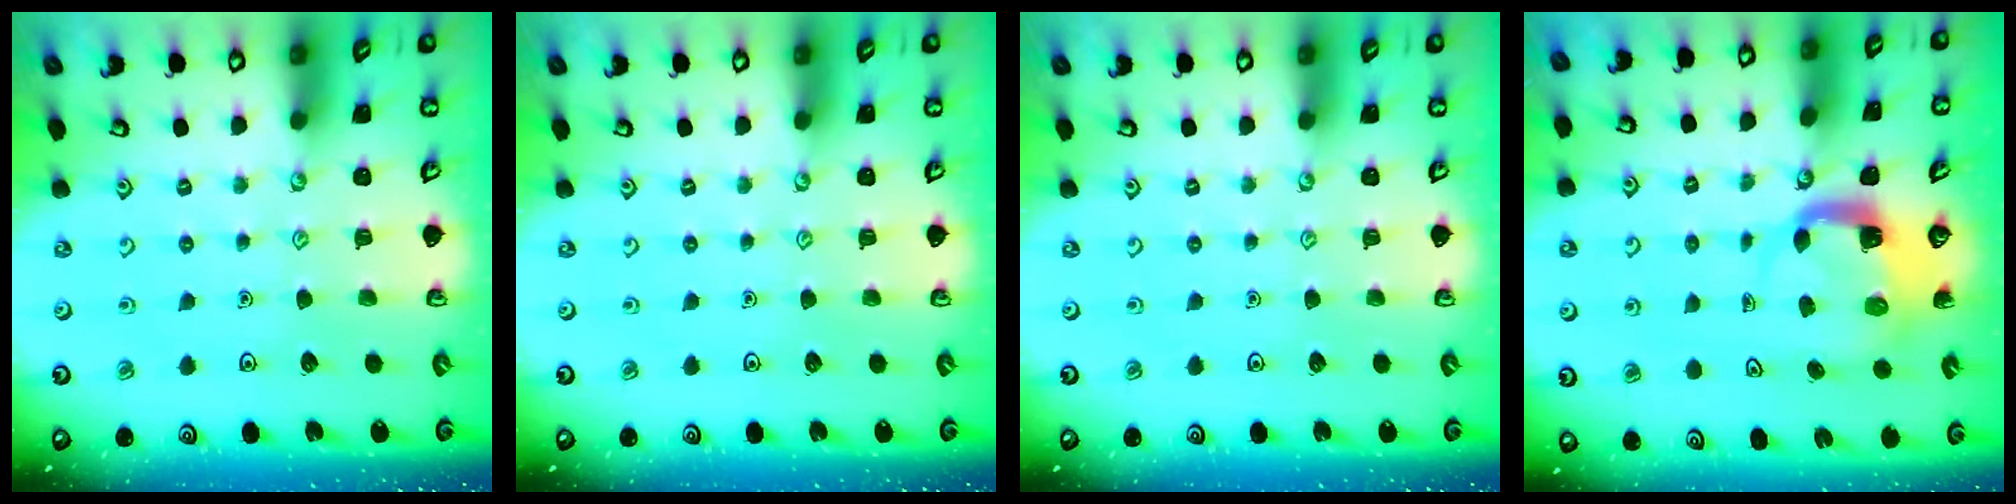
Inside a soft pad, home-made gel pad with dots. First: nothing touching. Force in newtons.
{"total": 0.0}
{"total": 0.0}
{"total": 4.0, "press": 3.9, "slide": 0.4}